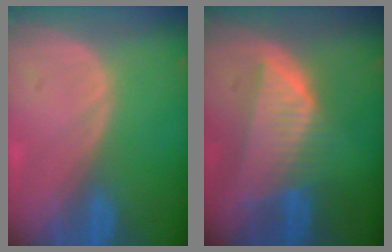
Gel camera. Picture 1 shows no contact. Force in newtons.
{"total": 7.7, "press": 7.0, "slide": 3.1}